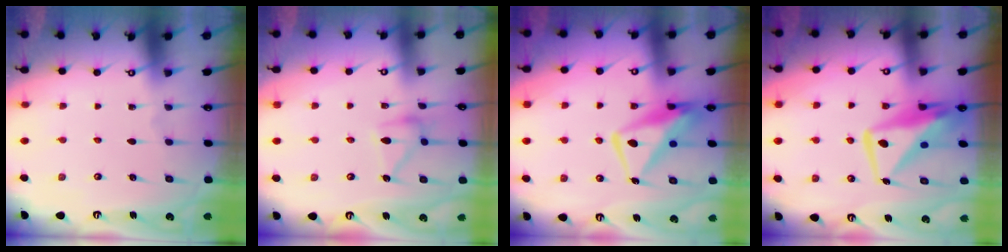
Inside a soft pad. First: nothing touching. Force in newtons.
{"total": 12.9, "press": 12.9, "slide": 0.4}
{"total": 10.7, "press": 10.6, "slide": 1.2}
{"total": 11.8, "press": 11.7, "slide": 1.4}